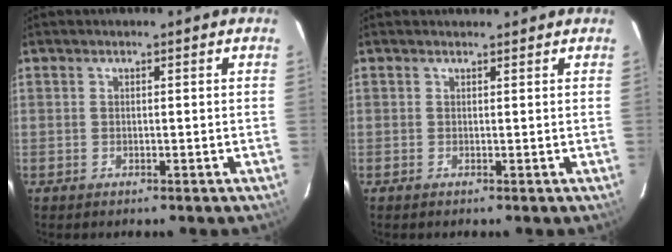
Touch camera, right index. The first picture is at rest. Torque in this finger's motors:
{"motor_torque": [-0.06, -0.05, -0.06, -0.09]}